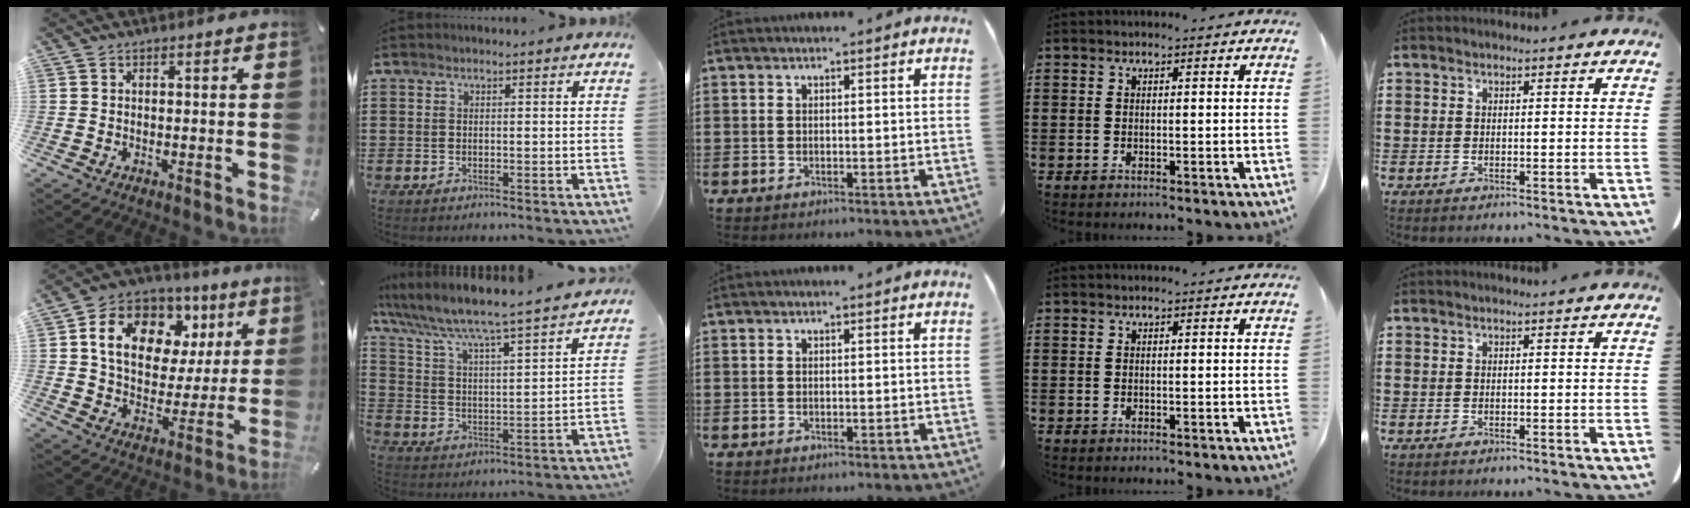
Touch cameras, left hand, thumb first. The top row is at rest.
{"thumb": {"total": 15.5, "force": [6.5, 11.5, 8.0], "torque": [-0.133, -0.020, 0.120]}, "index": {"total": 5.6, "force": [5.2, -0.3, 2.1], "torque": [-0.069, -0.050, 0.076]}}